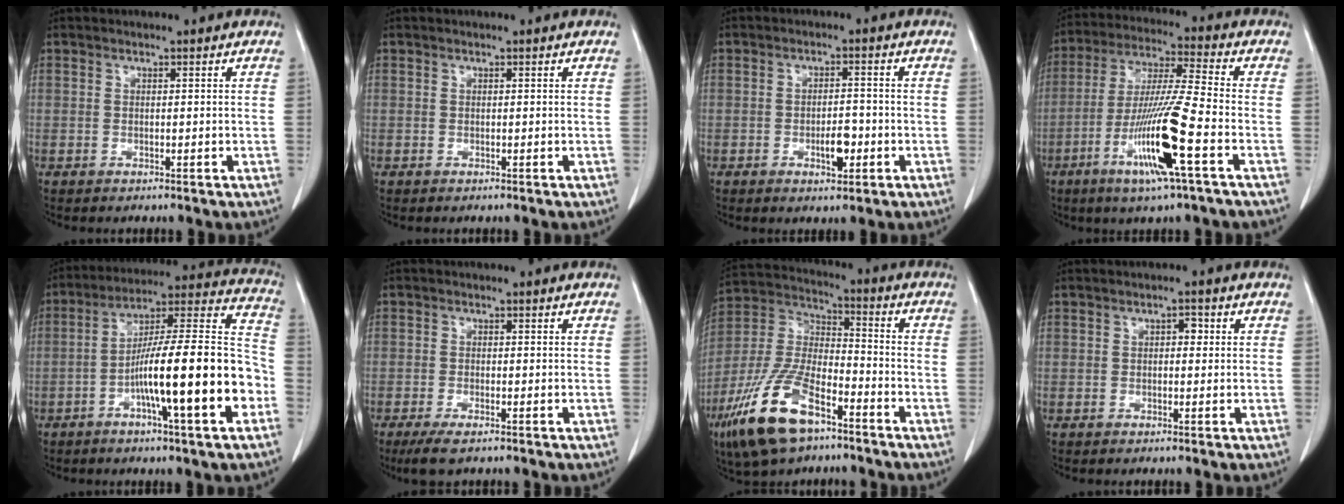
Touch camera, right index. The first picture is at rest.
{"total": 0.0}
{"total": 3.9, "force": [-1.4, 1.4, 3.4], "torque": [-0.055, 0.002, -0.019]}
{"total": 14.2, "force": [-5.7, -0.7, 13.0], "torque": [-0.261, -0.020, -0.110]}
{"total": 19.7, "force": [-6.2, 1.0, 18.7], "torque": [-0.274, 0.013, -0.102]}
{"total": 3.9, "force": [-2.7, 0.8, 2.7], "torque": [-0.055, -0.009, -0.043]}
{"total": 16.1, "force": [-9.5, 6.0, 11.5], "torque": [-0.251, -0.012, -0.177]}
{"total": 1.7, "force": [0.4, 1.0, 1.3], "torque": [-0.017, 0.007, 0.004]}